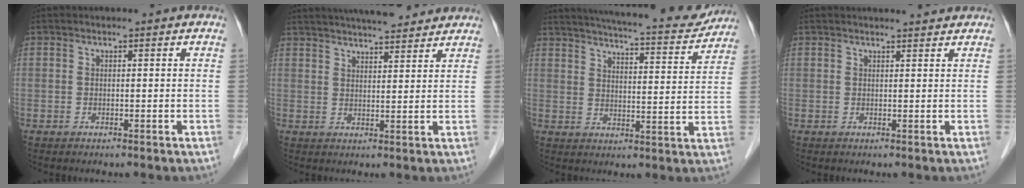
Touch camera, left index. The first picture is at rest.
{"total": 13.5, "force": [12.1, 2.3, 5.5], "torque": [-0.086, 0.029, 0.172]}
{"total": 18.7, "force": [17.0, 2.4, 7.3], "torque": [-0.113, -0.016, 0.219]}
{"total": 2.8, "force": [2.8, 0.1, 0.5], "torque": [-0.010, 0.007, 0.032]}